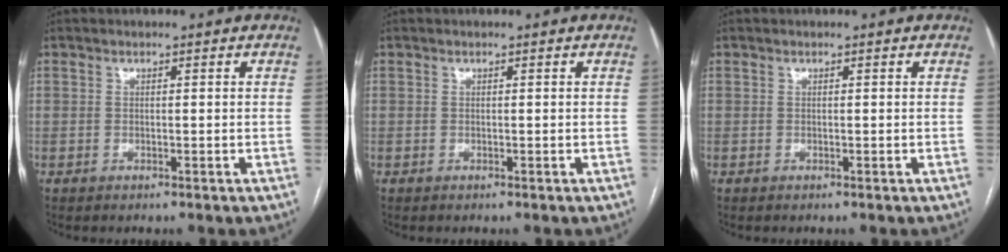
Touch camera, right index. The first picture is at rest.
{"total": 0.0}
{"total": 0.0}